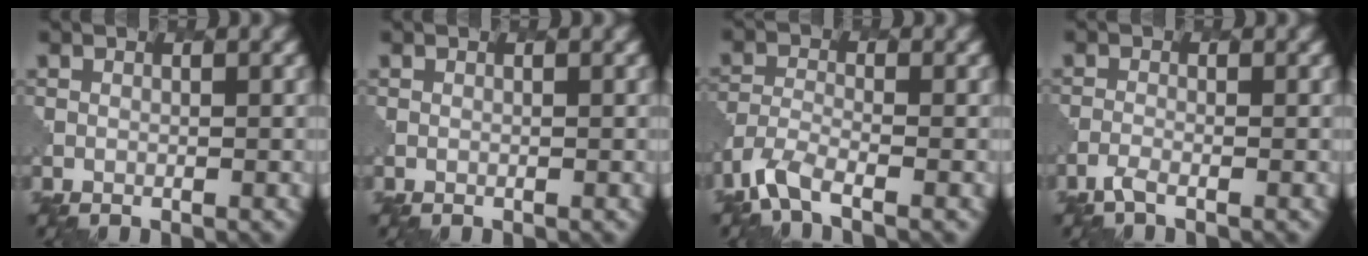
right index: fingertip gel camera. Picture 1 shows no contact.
{"total": 0.0}
{"total": 3.6, "force": [-2.8, 1.0, 2.0], "torque": [-0.049, -0.011, -0.065]}
{"total": 1.3, "force": [-1.0, 0.3, 0.7], "torque": [-0.014, -0.004, -0.031]}